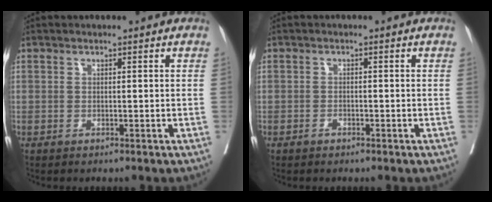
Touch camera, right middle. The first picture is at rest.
{"total": 0.8, "force": [-0.6, 0.4, 0.3], "torque": [-0.008, 0.001, -0.010]}